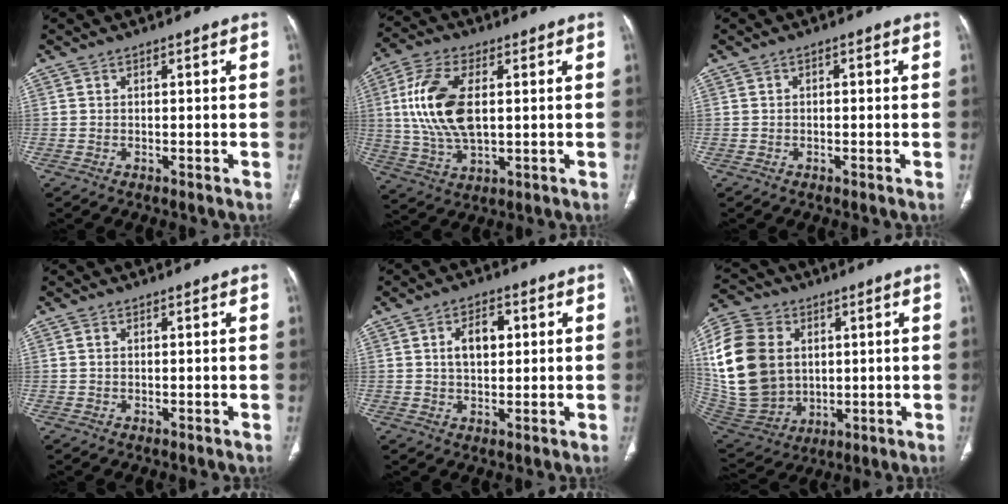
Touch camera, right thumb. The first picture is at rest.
{"total": 14.4, "force": [2.0, 7.4, 12.1], "torque": [-0.255, 0.000, 0.042]}
{"total": 0.9, "force": [0.0, 0.5, 0.7], "torque": [-0.003, 0.003, -0.005]}
{"total": 0.6, "force": [0.2, 0.4, 0.5], "torque": [-0.013, 0.005, 0.004]}
{"total": 6.1, "force": [1.4, 3.7, 4.7], "torque": [-0.066, 0.004, 0.023]}
{"total": 22.7, "force": [4.0, 17.3, 14.2], "torque": [-0.291, -0.004, 0.096]}